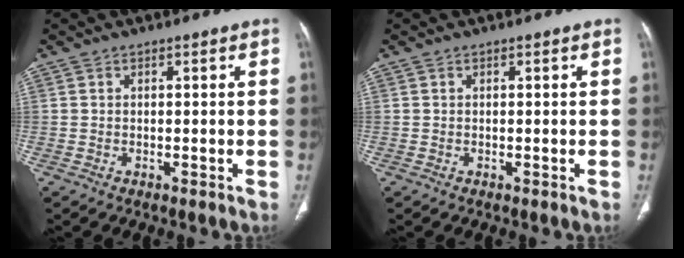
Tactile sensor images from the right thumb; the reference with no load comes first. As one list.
[{"total": 0.0}]